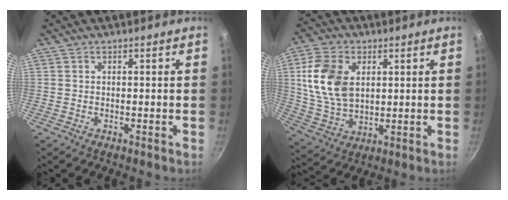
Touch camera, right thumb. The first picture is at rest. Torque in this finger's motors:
{"motor_torque": [-0.87, 1.50, 1.59, 0.33, 0.17]}